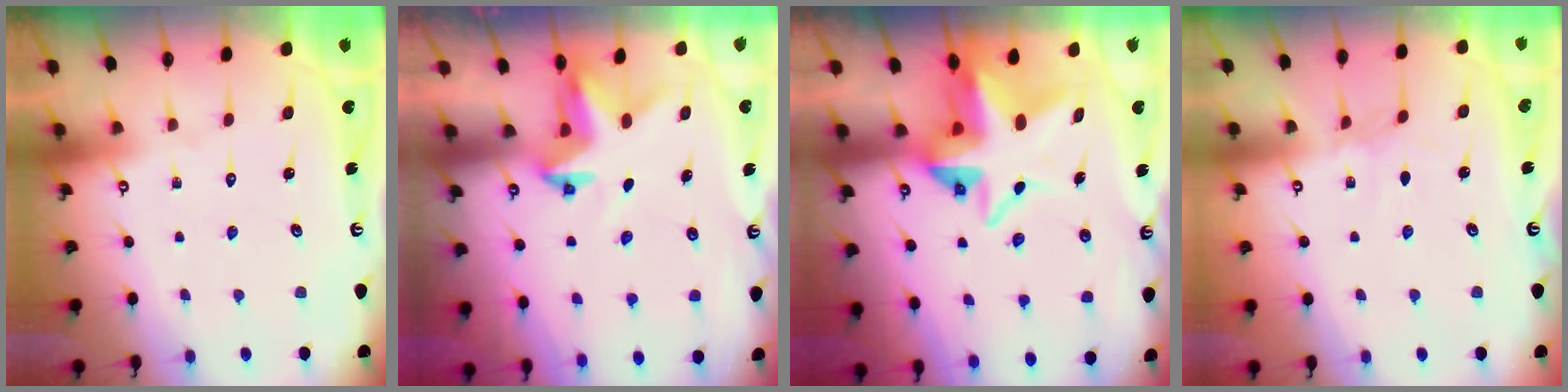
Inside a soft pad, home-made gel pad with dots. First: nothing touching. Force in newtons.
{"total": 3.4, "press": 3.4, "slide": 0.1}
{"total": 9.9, "press": 9.9, "slide": 0.8}
{"total": 2.3, "press": 2.2, "slide": 0.4}